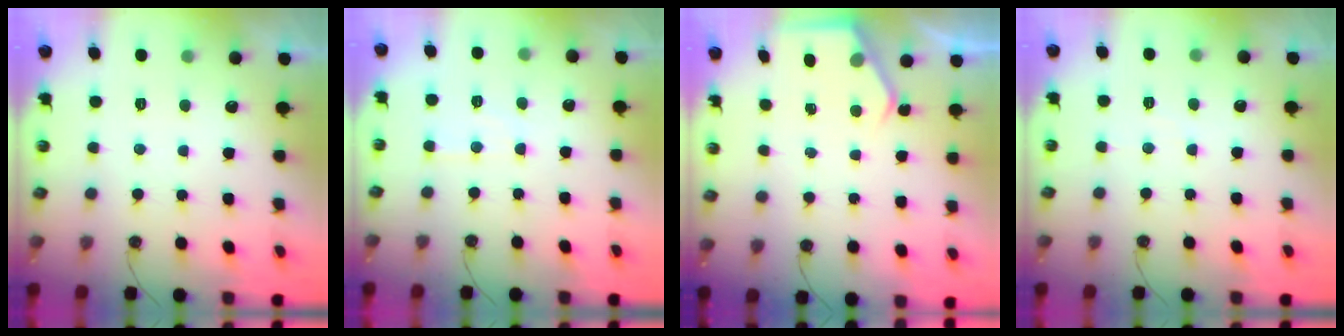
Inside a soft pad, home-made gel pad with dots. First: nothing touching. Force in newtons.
{"total": 6.3, "press": 6.3, "slide": 0.2}
{"total": 3.7, "press": 3.6, "slide": 0.5}
{"total": 3.8, "press": 3.7, "slide": 0.6}